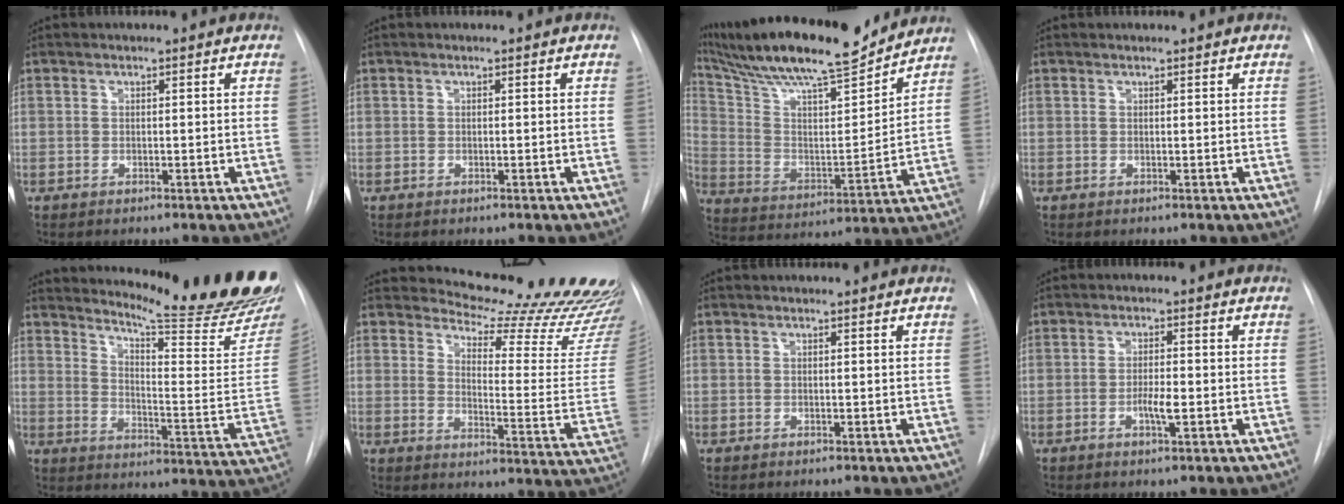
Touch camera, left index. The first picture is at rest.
{"total": 0.0}
{"total": 22.7, "force": [19.6, 2.7, 11.0], "torque": [-0.201, 0.006, 0.317]}
{"total": 1.0, "force": [0.9, 0.1, 0.2], "torque": [-0.005, 0.015, 0.016]}
{"total": 22.9, "force": [20.9, -0.1, 9.4], "torque": [-0.139, -0.129, 0.264]}
{"total": 21.4, "force": [20.5, 2.5, 5.8], "torque": [-0.076, -0.140, 0.232]}
{"total": 1.1, "force": [1.1, 0.1, 0.0], "torque": [-0.009, 0.008, 0.011]}
{"total": 2.8, "force": [-0.9, 0.4, 2.6], "torque": [-0.048, 0.000, -0.015]}